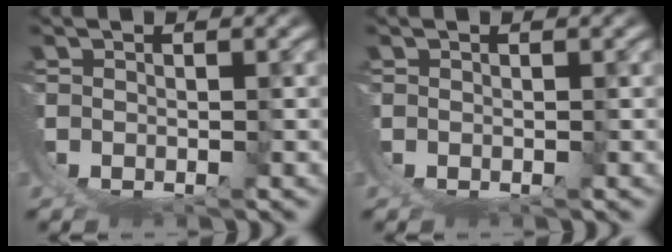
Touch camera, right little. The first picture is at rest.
{"total": 0.0}